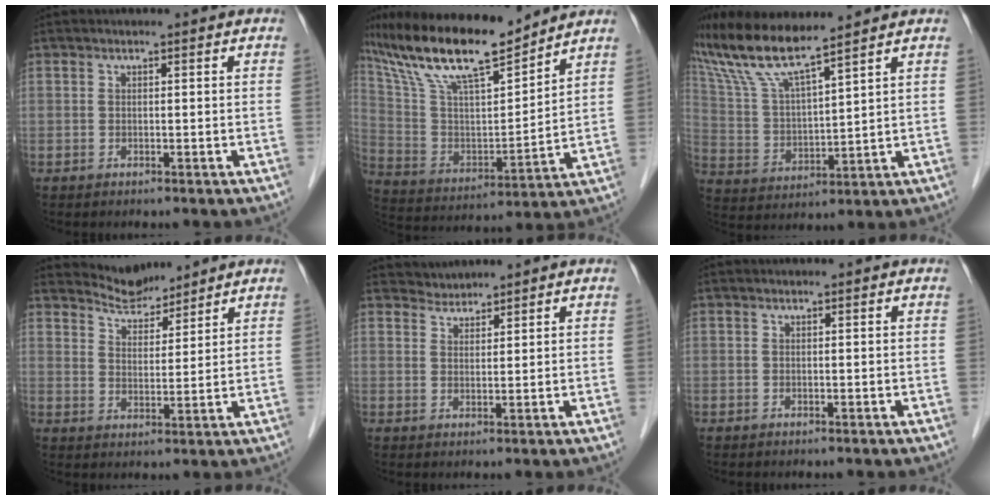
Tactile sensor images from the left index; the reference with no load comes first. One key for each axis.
{"total": 19.0, "fx": 15.3, "fy": 3.3, "fz": 10.8, "tx": -0.202, "ty": 0.013, "tz": 0.283}
{"total": 11.6, "fx": 9.7, "fy": 0.1, "fz": 6.3, "tx": -0.140, "ty": 0.011, "tz": 0.192}
{"total": 5.2, "fx": 5.2, "fy": 0.9, "fz": 0.0, "tx": -0.004, "ty": 0.010, "tz": 0.095}
{"total": 2.1, "fx": 2.0, "fy": 0.3, "fz": -0.7, "tx": 0.007, "ty": 0.010, "tz": 0.038}
{"total": 0.0}